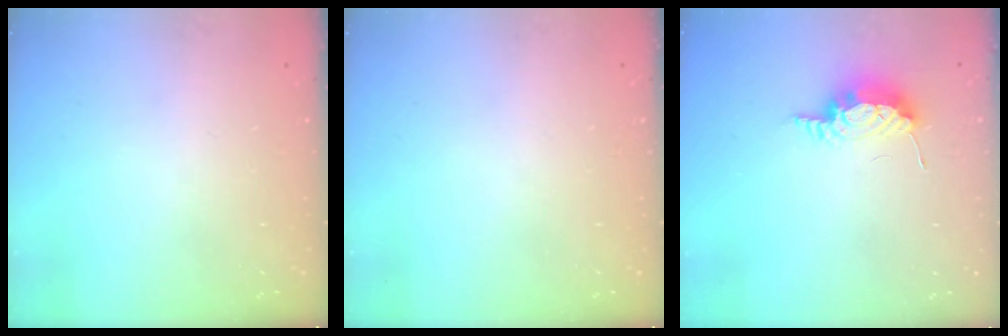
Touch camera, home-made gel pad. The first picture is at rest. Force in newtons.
{"total": 0.0}
{"total": 7.9, "press": 7.8, "slide": 1.0}